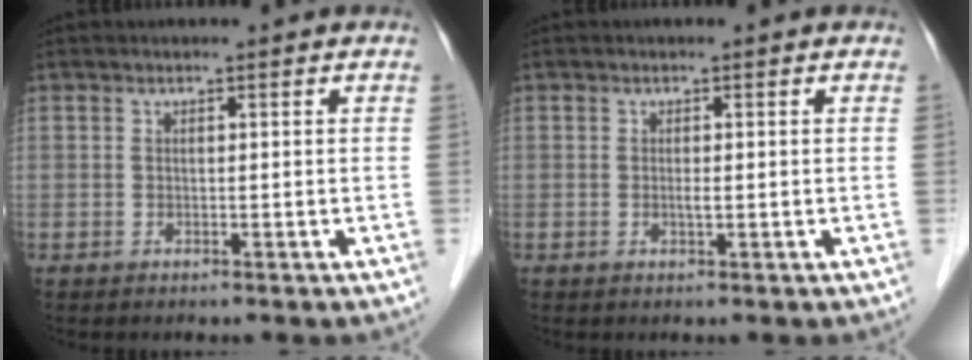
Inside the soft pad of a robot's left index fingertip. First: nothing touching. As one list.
[{"total": 0.7, "force": [0.0, 0.1, 0.7], "torque": [-0.015, -0.002, -0.001]}]